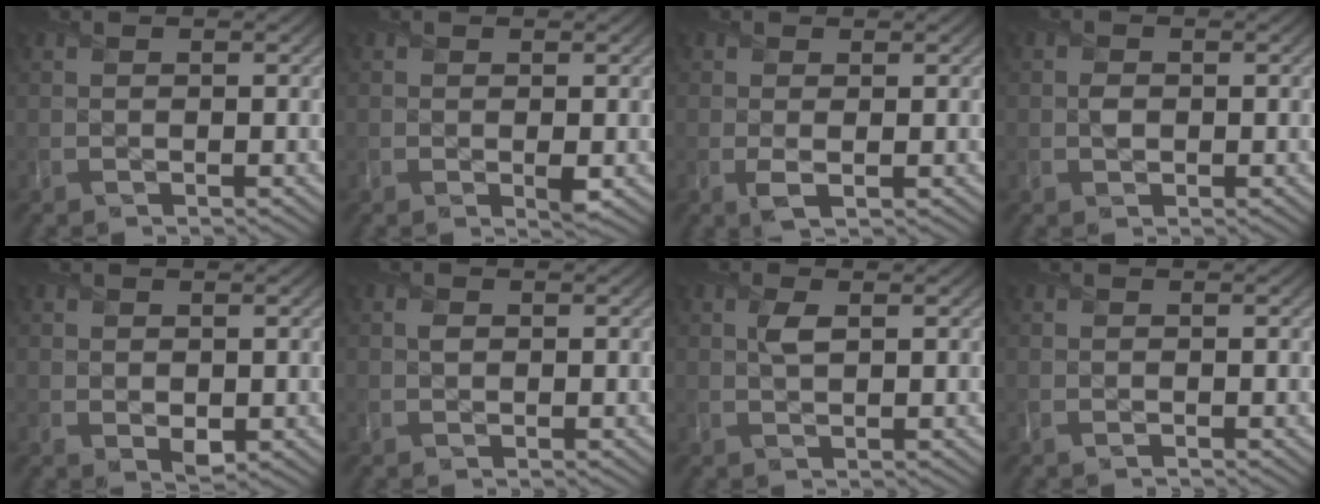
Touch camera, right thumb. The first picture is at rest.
{"total": 1.2, "force": [-0.1, 0.7, 1.0], "torque": [-0.017, -0.010, -0.003]}
{"total": 1.4, "force": [0.0, 0.6, 1.3], "torque": [-0.031, -0.005, -0.003]}
{"total": 1.4, "force": [-0.1, 1.2, 0.8], "torque": [-0.015, -0.006, -0.006]}
{"total": 1.8, "force": [0.1, 1.4, 1.2], "torque": [-0.025, -0.009, 0.005]}
{"total": 0.9, "force": [0.1, 0.8, 0.4], "torque": [-0.010, -0.003, -0.002]}
{"total": 2.1, "force": [0.6, 1.0, 1.8], "torque": [-0.042, -0.003, 0.010]}
{"total": 0.6, "force": [-0.4, 0.4, 0.3], "torque": [-0.006, -0.005, -0.009]}